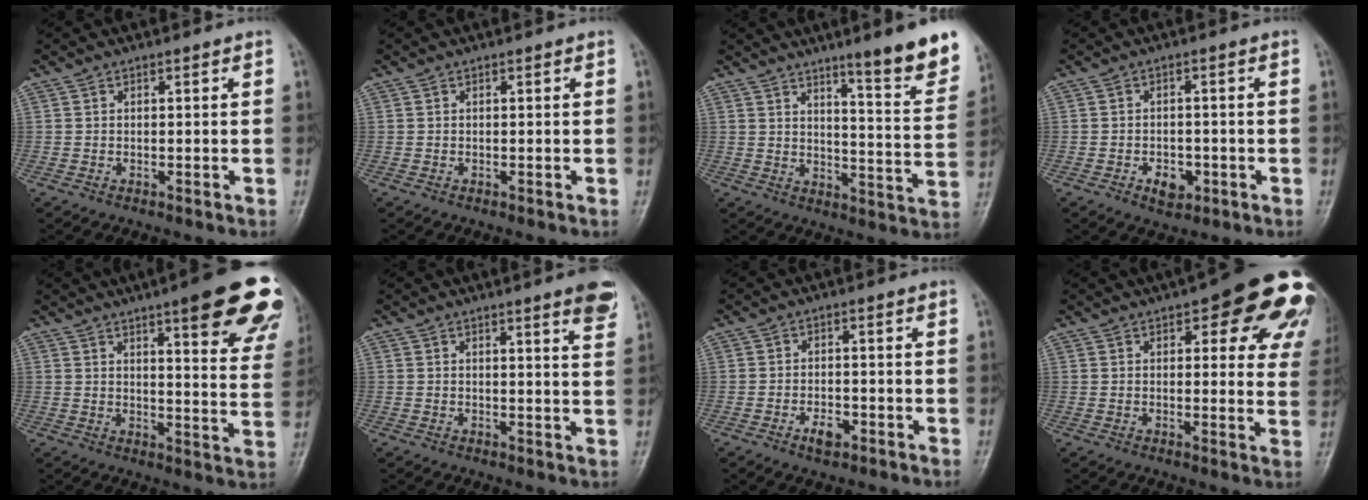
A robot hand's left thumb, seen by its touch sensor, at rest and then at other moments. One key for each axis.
{"total": 0.0}
{"total": 14.1, "fx": 9.6, "fy": 1.4, "fz": 10.3, "tx": -0.115, "ty": -0.069, "tz": 0.134}
{"total": 4.2, "fx": -1.7, "fy": 2.8, "fz": 2.5, "tx": -0.023, "ty": 0.008, "tz": -0.022}
{"total": 20.9, "fx": 12.5, "fy": 4.2, "fz": 16.2, "tx": -0.178, "ty": -0.043, "tz": 0.147}
{"total": 5.7, "fx": 3.7, "fy": 0.4, "fz": 4.3, "tx": -0.044, "ty": -0.016, "tz": 0.040}
{"total": 3.3, "fx": -1.7, "fy": 1.7, "fz": 2.2, "tx": -0.032, "ty": 0.009, "tz": -0.028}
{"total": 20.1, "fx": 10.0, "fy": 7.8, "fz": 15.6, "tx": -0.151, "ty": -0.017, "tz": 0.109}